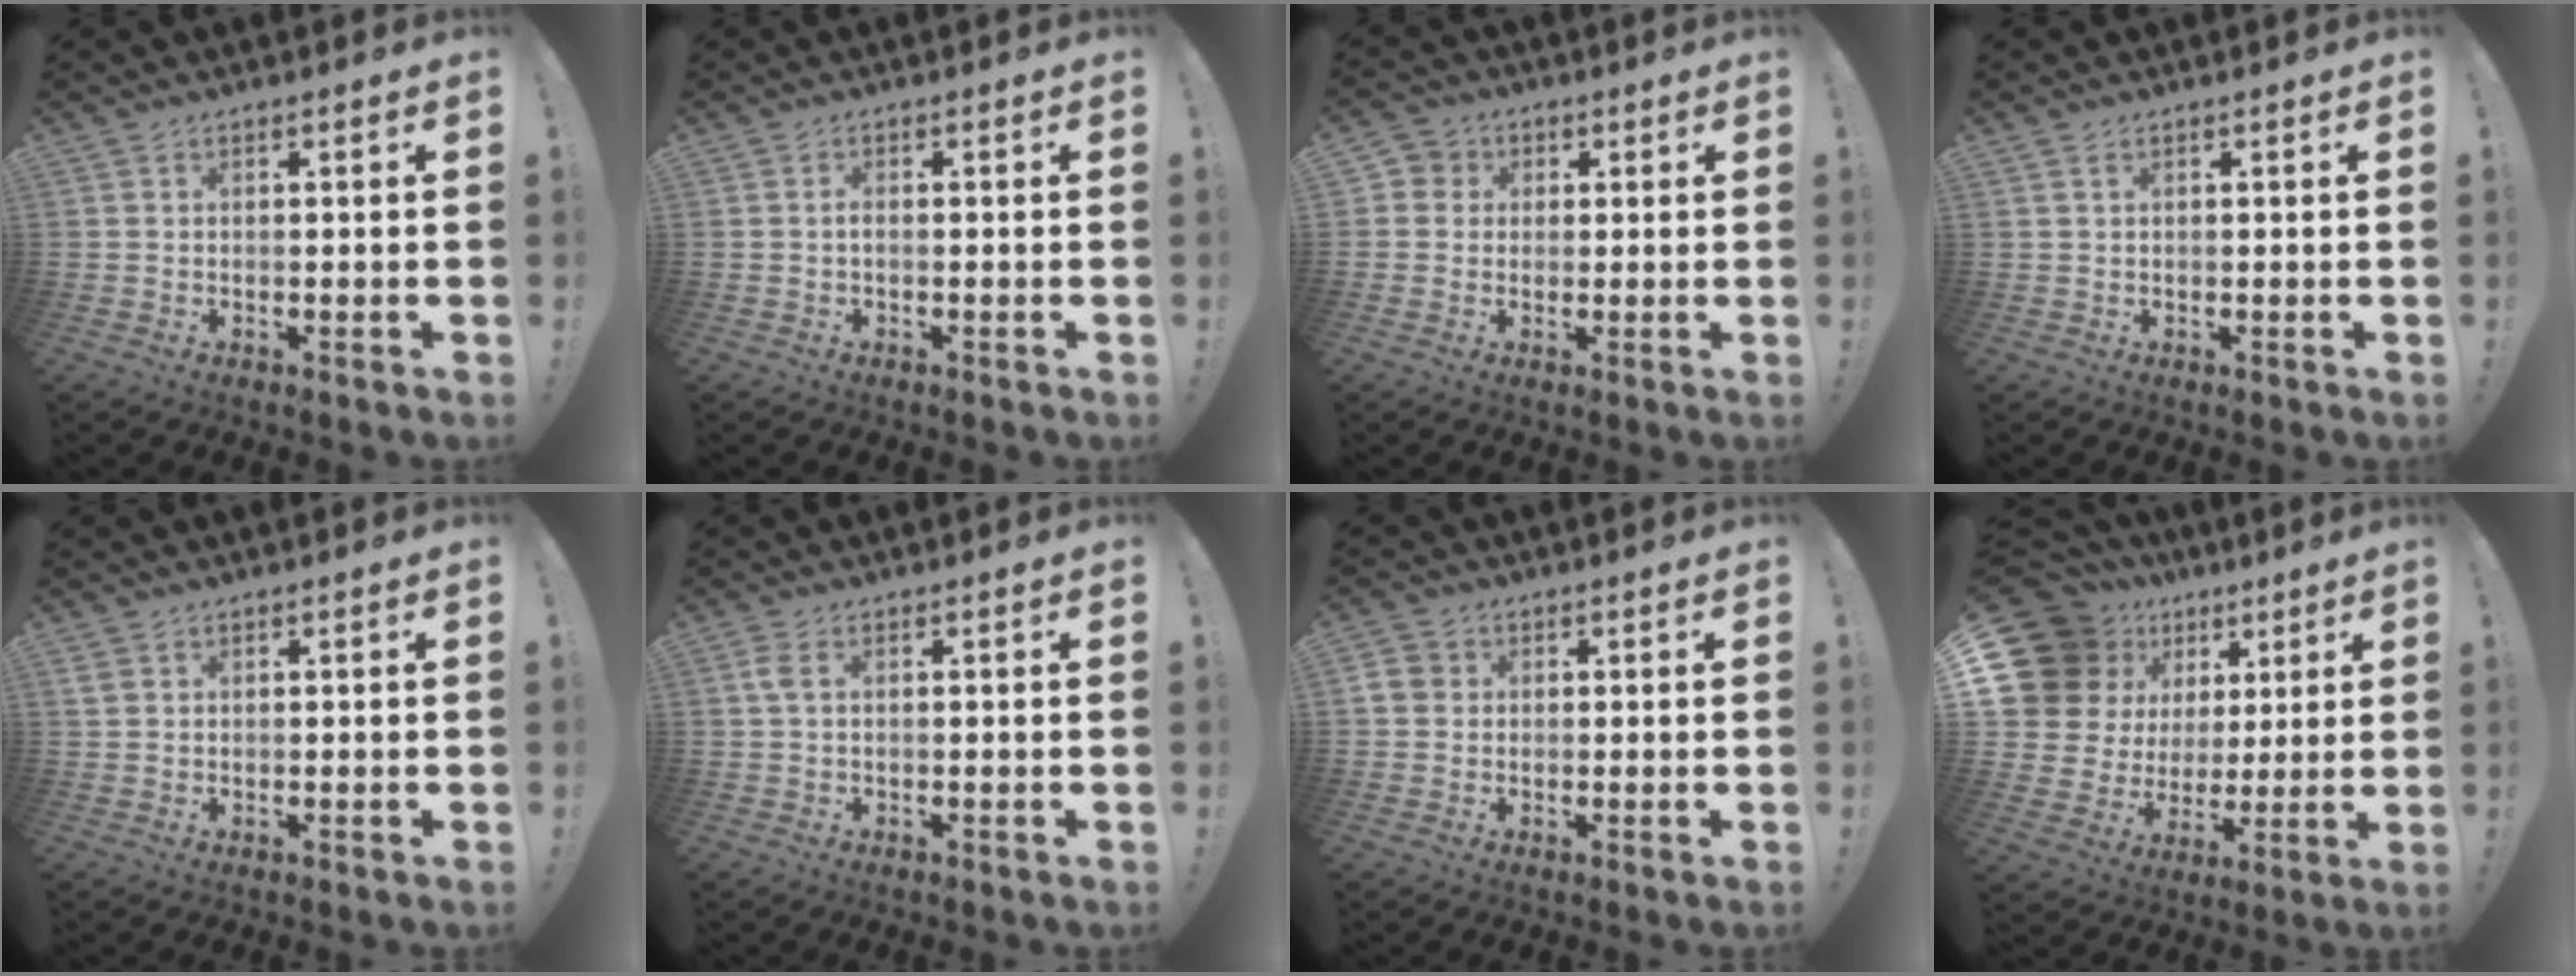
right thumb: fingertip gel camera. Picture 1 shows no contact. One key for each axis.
{"total": 1.1, "fx": -0.4, "fy": 0.3, "fz": 1.0, "tx": -0.023, "ty": 0.005, "tz": -0.006}
{"total": 4.3, "fx": 0.2, "fy": 4.2, "fz": 1.1, "tx": -0.019, "ty": 0.009, "tz": 0.004}
{"total": 1.1, "fx": 0.6, "fy": 0.5, "fz": 0.8, "tx": -0.014, "ty": 0.001, "tz": 0.010}
{"total": 1.8, "fx": 0.9, "fy": 1.1, "fz": 1.1, "tx": -0.025, "ty": 0.004, "tz": 0.019}
{"total": 2.8, "fx": 0.8, "fy": 0.9, "fz": 2.5, "tx": -0.045, "ty": 0.002, "tz": 0.013}
{"total": 4.3, "fx": 0.8, "fy": 3.7, "fz": 2.0, "tx": -0.042, "ty": 0.007, "tz": 0.016}
{"total": 17.2, "fx": 7.8, "fy": 13.6, "fz": 7.0, "tx": -0.128, "ty": -0.045, "tz": 0.177}